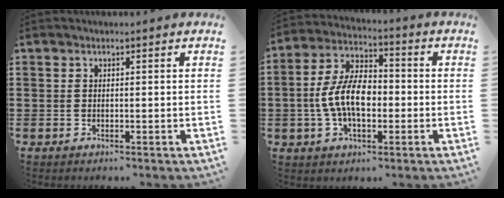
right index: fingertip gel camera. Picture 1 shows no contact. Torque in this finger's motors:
{"motor_torque": [2.01, -0.13, 0.69, 0.00]}